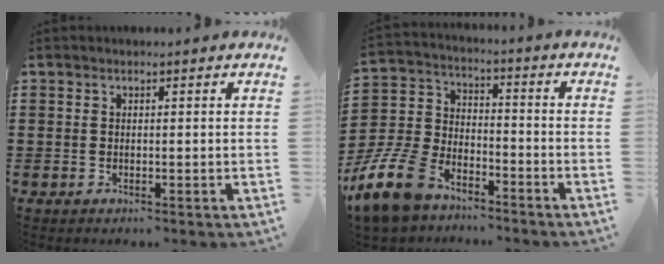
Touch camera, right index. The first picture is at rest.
{"total": 11.4, "force": [-8.6, 5.5, 5.1], "torque": [-0.145, 0.030, -0.173]}